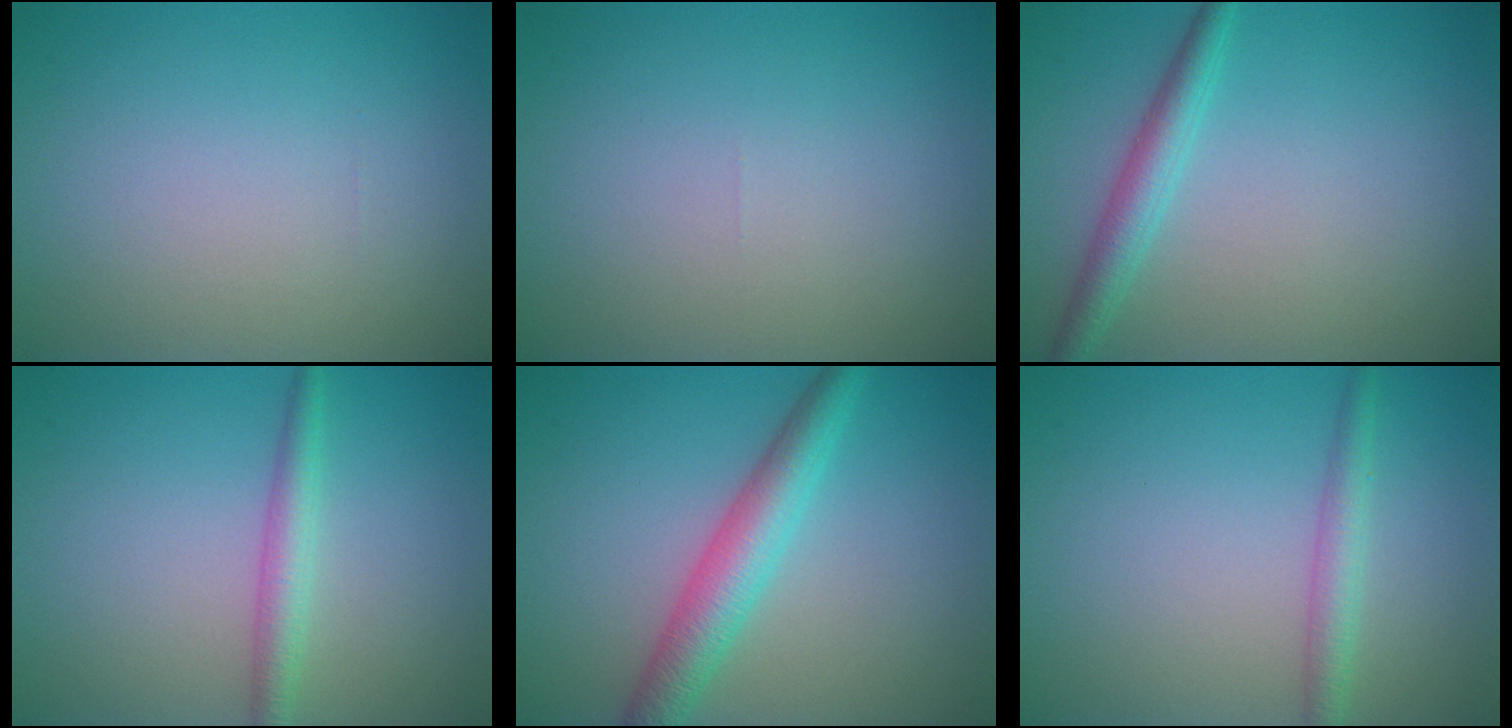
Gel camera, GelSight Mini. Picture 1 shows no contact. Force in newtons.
{"total": 0.0}
{"total": 2.8, "press": 2.8, "slide": 0.1}
{"total": 2.4, "press": 2.4, "slide": 0.1}
{"total": 4.5, "press": 4.5, "slide": 0.1}
{"total": 2.3, "press": 2.3, "slide": 0.1}